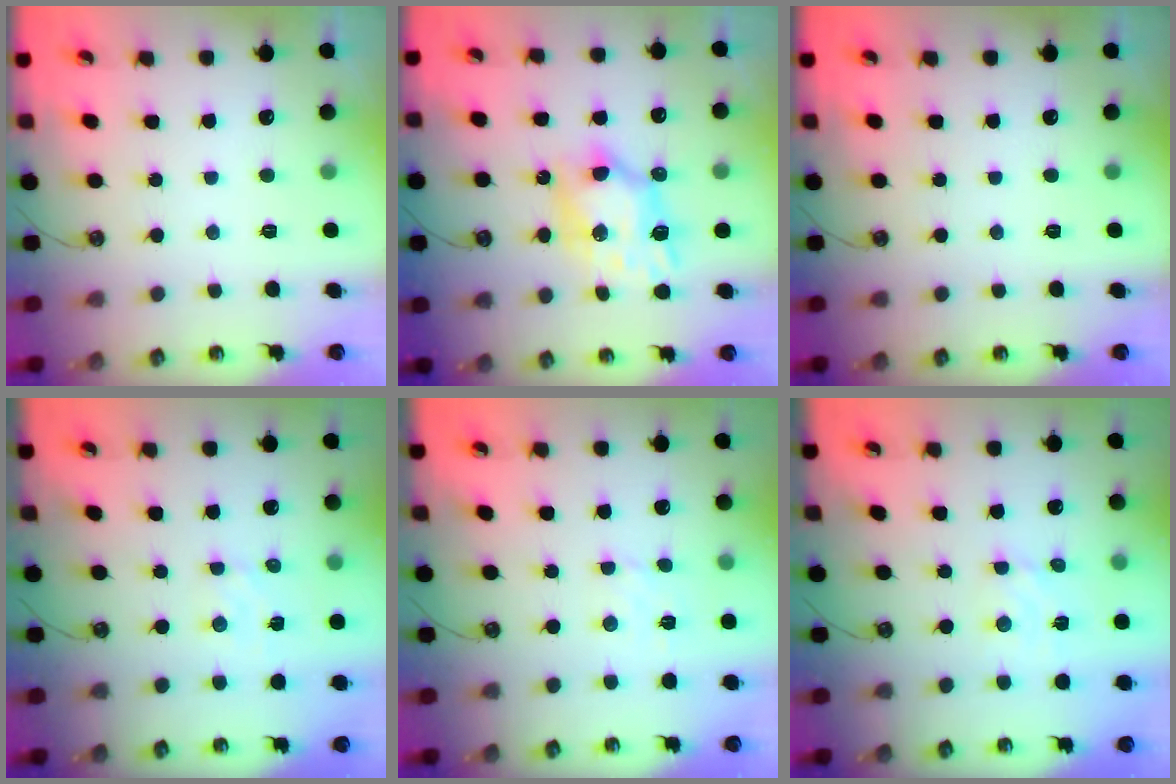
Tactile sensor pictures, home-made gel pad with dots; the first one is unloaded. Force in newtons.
{"total": 10.5, "press": 10.5, "slide": 0.5}
{"total": 0.0}
{"total": 2.9, "press": 2.9, "slide": 0.3}
{"total": 2.5, "press": 2.4, "slide": 0.6}
{"total": 2.5, "press": 2.5, "slide": 0.3}